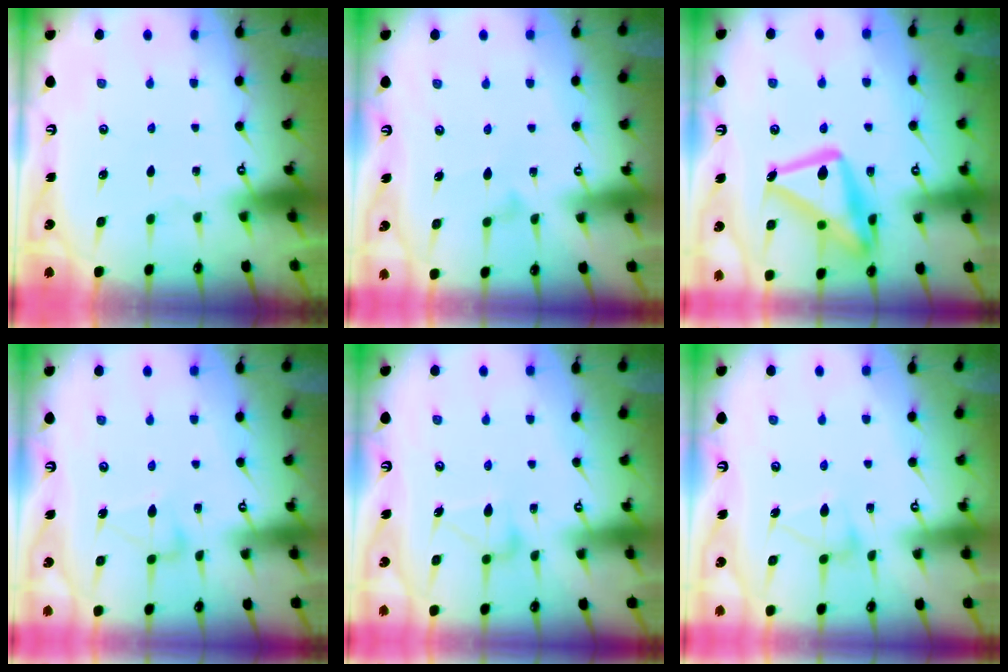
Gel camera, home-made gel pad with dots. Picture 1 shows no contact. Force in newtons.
{"total": 6.6, "press": 6.6, "slide": 0.3}
{"total": 21.5, "press": 21.4, "slide": 1.8}
{"total": 5.3, "press": 5.3, "slide": 0.3}
{"total": 11.7, "press": 11.7, "slide": 0.5}
{"total": 8.7, "press": 8.7, "slide": 0.5}